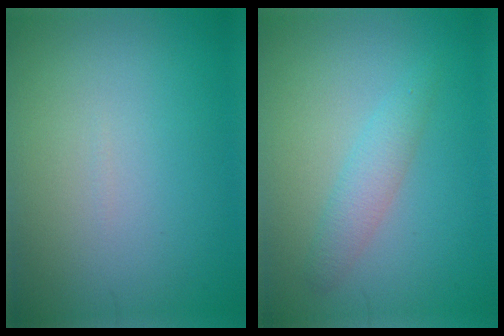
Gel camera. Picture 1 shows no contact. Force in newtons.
{"total": 2.1, "press": 2.1, "slide": 0.2}